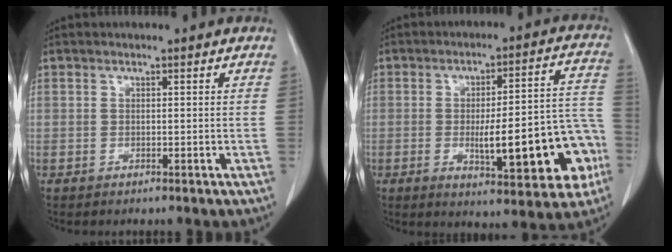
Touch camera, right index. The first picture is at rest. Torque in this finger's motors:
{"motor_torque": [1.11, 0.03, 0.63, 0.18]}